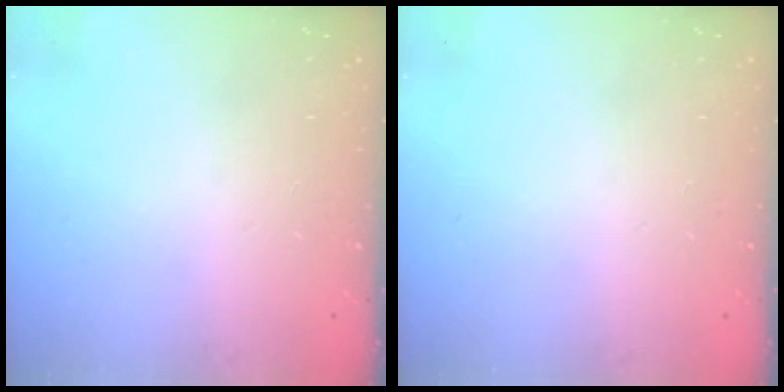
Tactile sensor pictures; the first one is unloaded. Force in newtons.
{"total": 0.0}